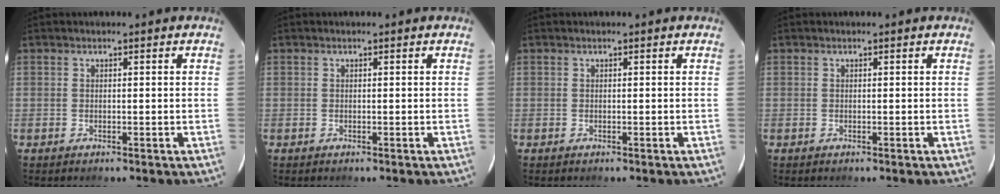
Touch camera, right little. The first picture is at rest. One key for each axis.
{"total": 0.0}
{"total": 0.0}
{"total": 0.0}